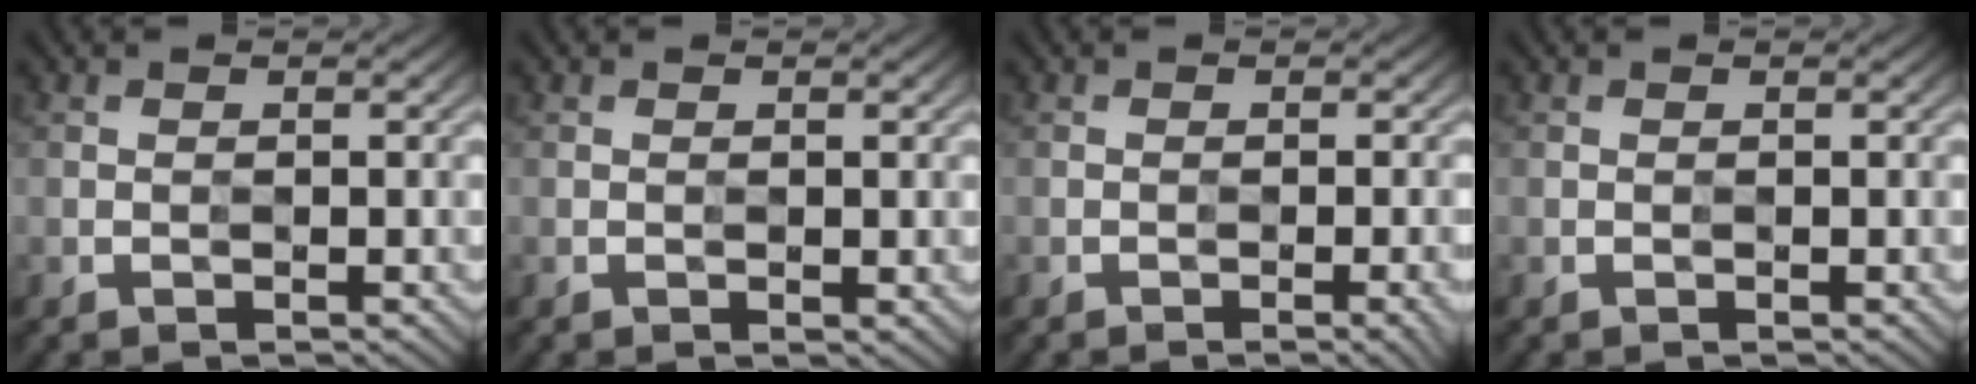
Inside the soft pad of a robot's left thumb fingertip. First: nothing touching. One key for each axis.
{"total": 0.6, "fx": 0.1, "fy": 0.4, "fz": 0.5, "tx": -0.007, "ty": -0.001, "tz": 0.002}
{"total": 2.7, "fx": -1.9, "fy": 0.3, "fz": 1.9, "tx": -0.016, "ty": -0.004, "tz": -0.020}
{"total": 0.0}